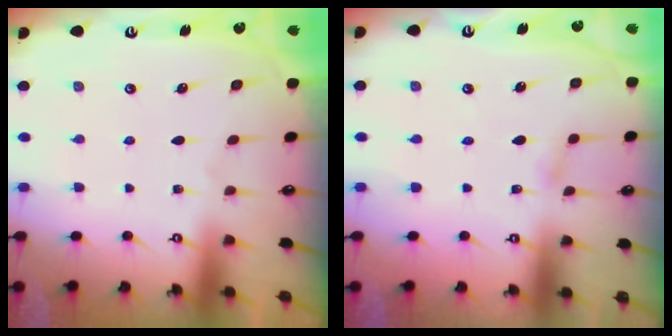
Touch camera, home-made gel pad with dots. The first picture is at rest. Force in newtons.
{"total": 2.8, "press": 2.8, "slide": 0.3}